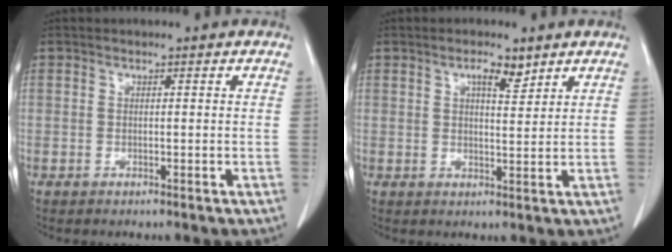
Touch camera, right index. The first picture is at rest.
{"total": 3.6, "force": [2.4, 1.0, 2.5], "torque": [-0.041, 0.001, 0.038]}